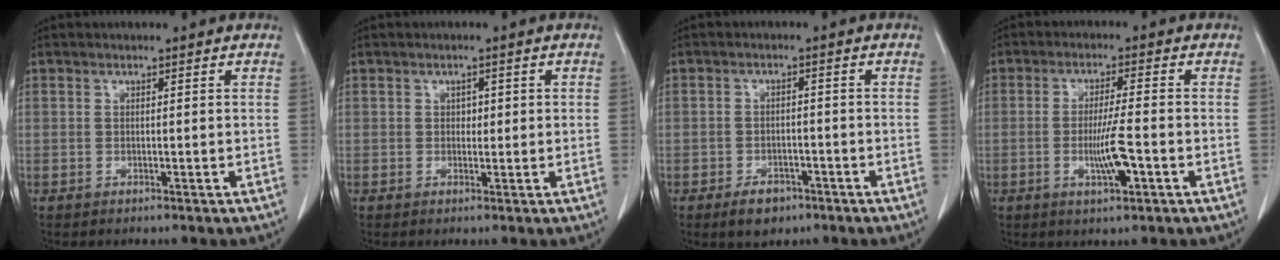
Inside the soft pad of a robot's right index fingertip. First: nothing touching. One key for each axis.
{"total": 1.4, "fx": 0.2, "fy": 1.0, "fz": 1.0, "tx": -0.010, "ty": 0.002, "tz": 0.001}
{"total": 4.2, "fx": -2.7, "fy": 2.5, "fz": 1.9, "tx": -0.030, "ty": 0.002, "tz": -0.036}
{"total": 6.1, "fx": -1.8, "fy": 0.4, "fz": 5.8, "tx": -0.106, "ty": -0.008, "tz": -0.032}